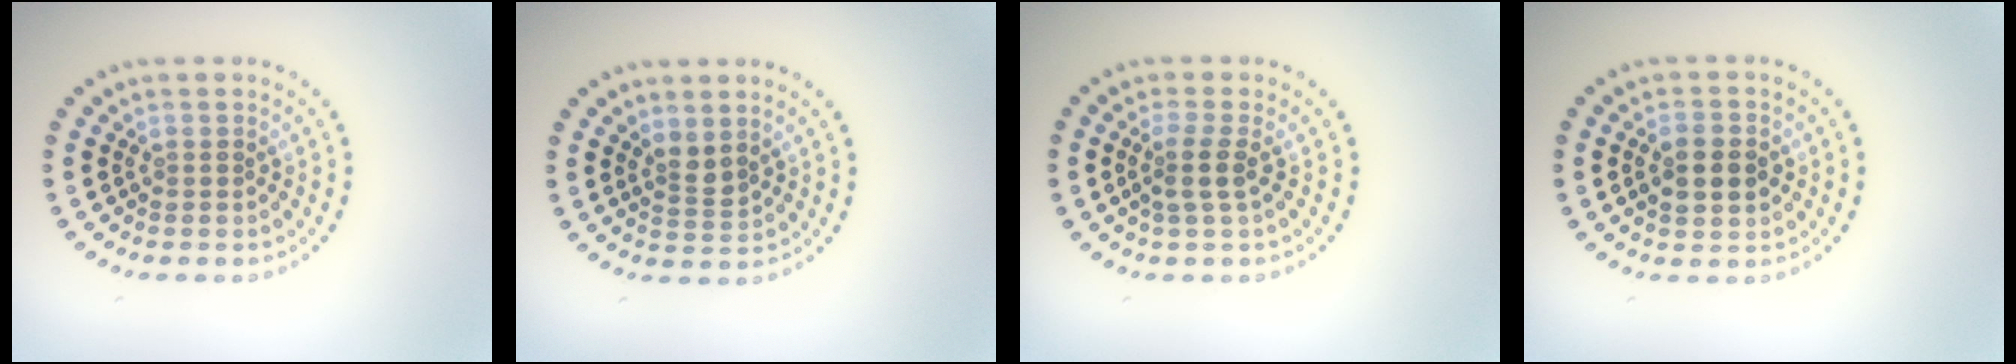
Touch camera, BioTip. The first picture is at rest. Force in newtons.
{"total": 1.6, "press": 1.3, "slide": 1.0}
{"total": 2.0, "press": 1.5, "slide": 1.3}
{"total": 3.1, "press": 3.1, "slide": 0.1}